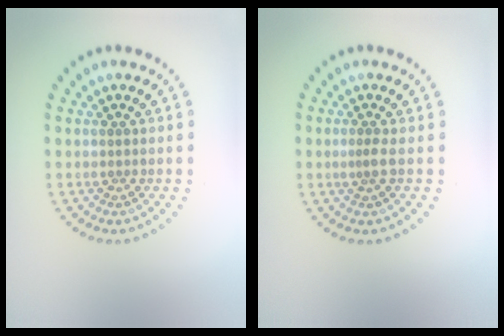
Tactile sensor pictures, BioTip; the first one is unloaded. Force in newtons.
{"total": 0.8, "press": 0.4, "slide": 0.7}